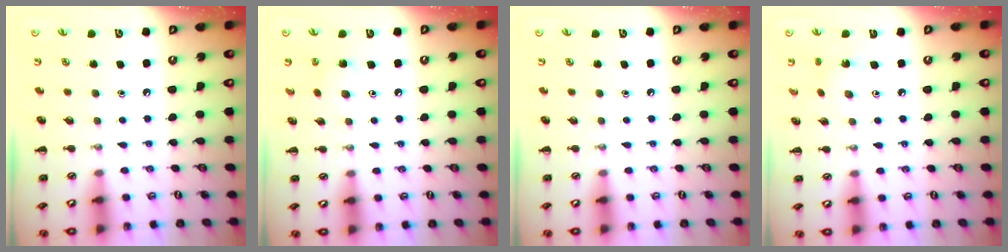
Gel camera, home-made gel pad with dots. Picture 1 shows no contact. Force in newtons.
{"total": 4.9, "press": 4.6, "slide": 1.4}
{"total": 0.0}
{"total": 1.6, "press": 1.5, "slide": 0.5}